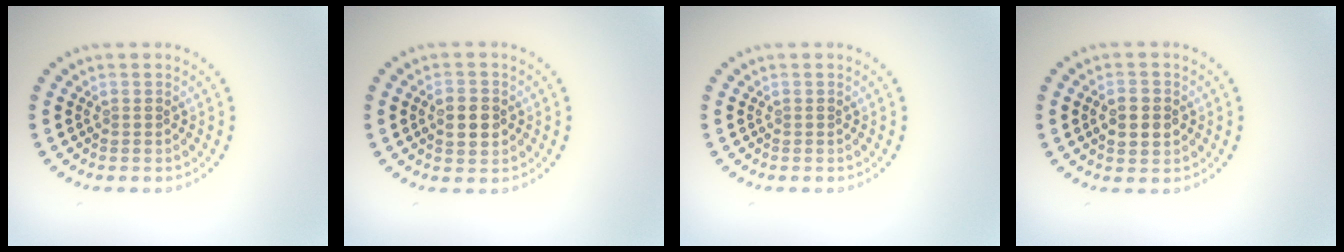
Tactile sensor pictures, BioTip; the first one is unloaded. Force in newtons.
{"total": 2.9, "press": 2.9, "slide": 0.1}
{"total": 0.0}
{"total": 2.7, "press": 2.7, "slide": 0.2}